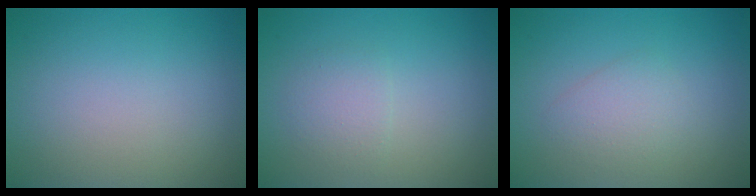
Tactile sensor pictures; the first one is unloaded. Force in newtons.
{"total": 2.9, "press": 2.9, "slide": 0.2}
{"total": 2.0, "press": 2.0, "slide": 0.1}